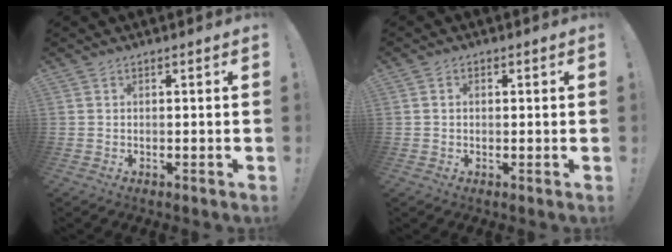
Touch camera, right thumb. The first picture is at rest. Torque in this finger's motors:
{"motor_torque": [-0.17, 0.06, -0.33, 0.22, -0.03]}